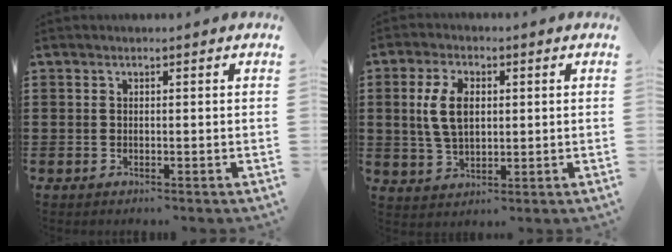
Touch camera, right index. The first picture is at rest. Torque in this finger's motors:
{"motor_torque": [1.71, 0.43, 0.89, 0.19]}